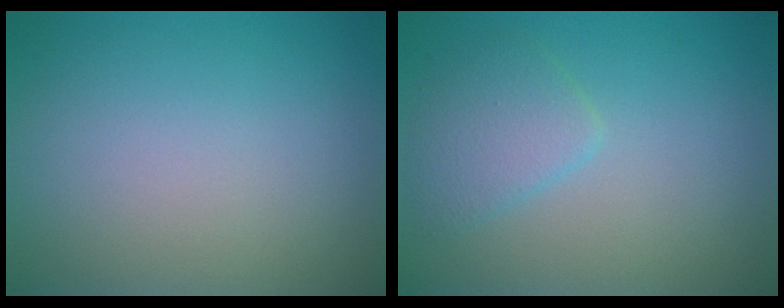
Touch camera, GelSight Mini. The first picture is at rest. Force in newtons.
{"total": 2.4, "press": 2.4, "slide": 0.1}